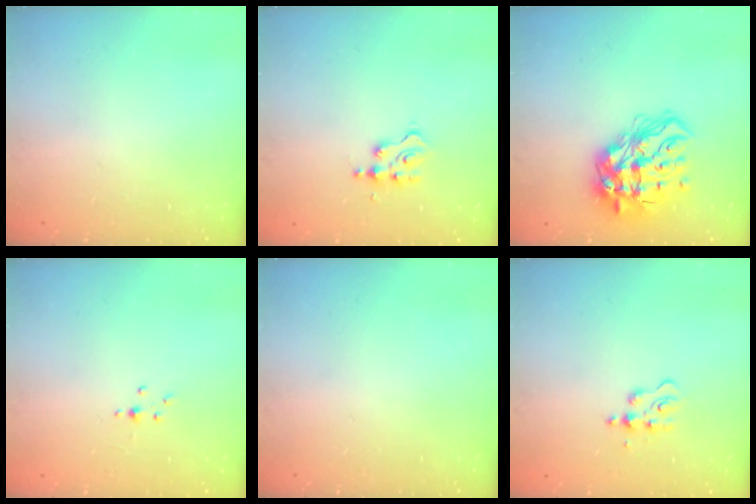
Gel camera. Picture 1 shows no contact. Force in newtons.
{"total": 2.9, "press": 2.9, "slide": 0.2}
{"total": 18.6, "press": 18.6, "slide": 1.7}
{"total": 2.0, "press": 2.0, "slide": 0.3}
{"total": 0.0}
{"total": 4.8, "press": 4.7, "slide": 0.8}